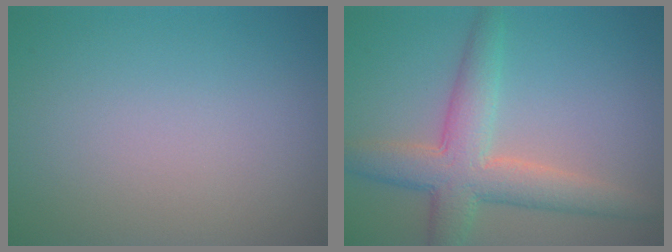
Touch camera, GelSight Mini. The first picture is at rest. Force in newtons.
{"total": 4.6, "press": 4.6, "slide": 0.3}